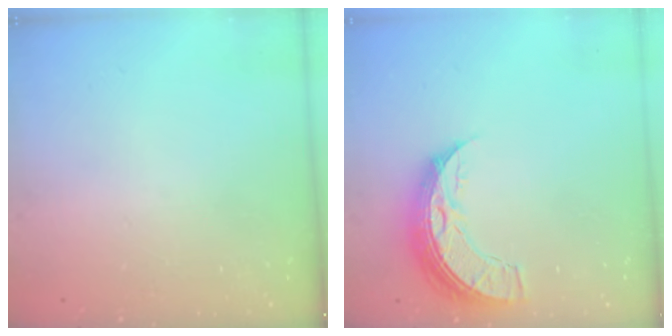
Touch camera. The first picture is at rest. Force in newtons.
{"total": 9.8, "press": 9.8, "slide": 0.8}